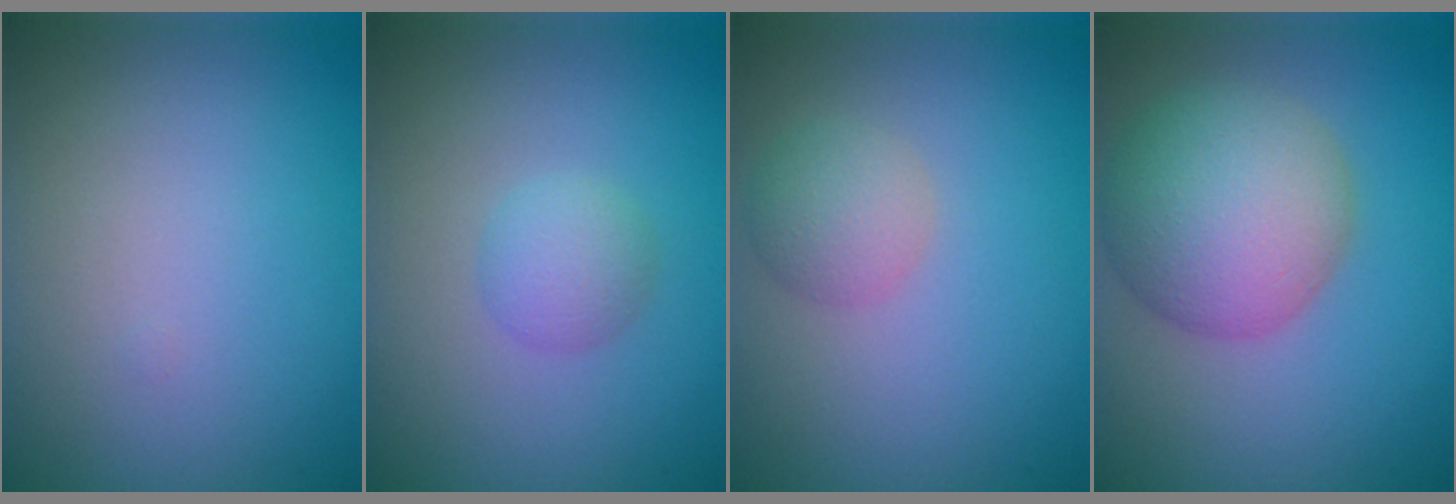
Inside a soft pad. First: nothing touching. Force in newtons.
{"total": 2.1, "press": 2.1, "slide": 0.1}
{"total": 2.6, "press": 2.6, "slide": 0.1}
{"total": 8.2, "press": 8.2, "slide": 0.4}